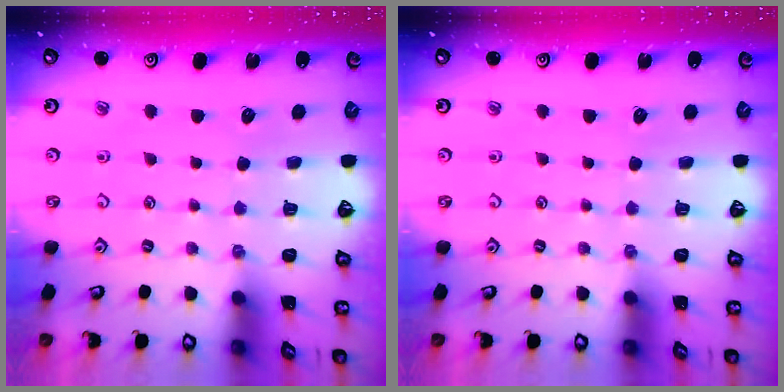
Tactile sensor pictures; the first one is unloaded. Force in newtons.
{"total": 0.0}